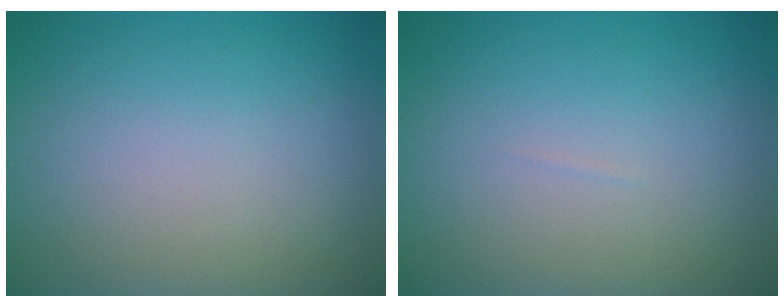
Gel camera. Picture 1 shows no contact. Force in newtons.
{"total": 0.0}